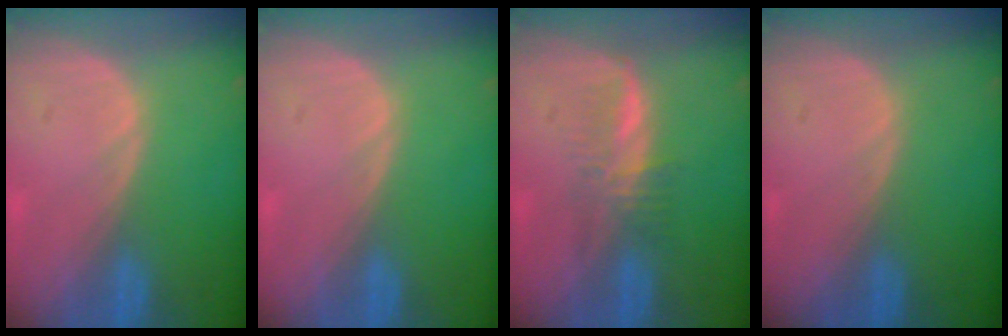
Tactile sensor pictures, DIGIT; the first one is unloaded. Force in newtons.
{"total": 0.0}
{"total": 3.4, "press": 3.4, "slide": 0.6}
{"total": 0.0}